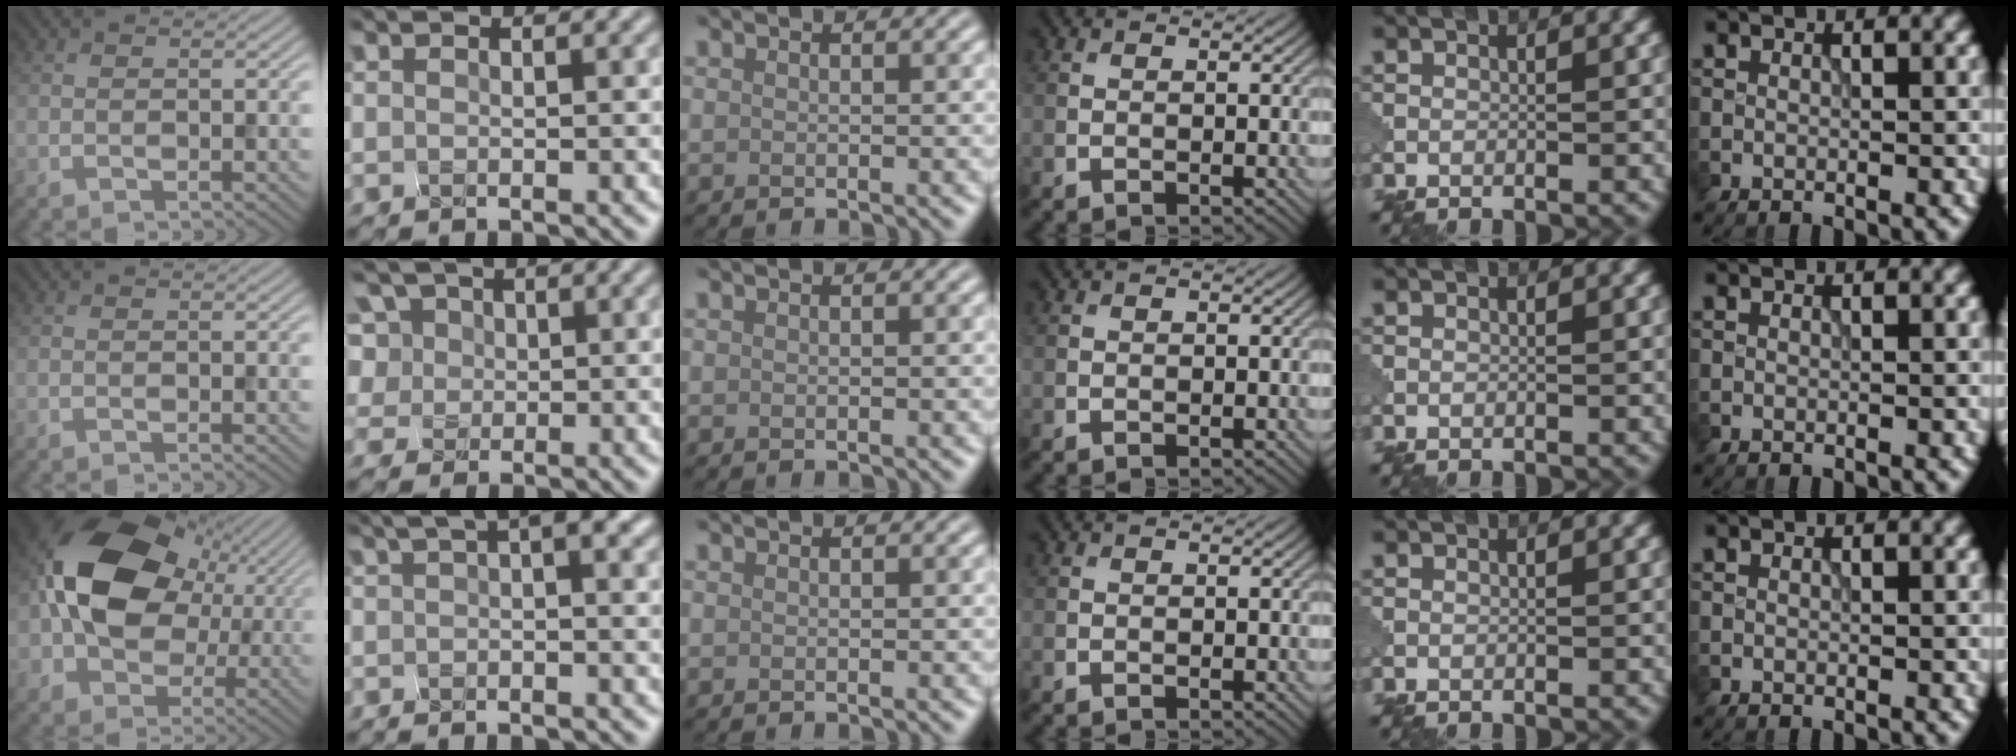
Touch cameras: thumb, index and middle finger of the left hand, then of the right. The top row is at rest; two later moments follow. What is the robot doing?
{"motion": "squeeze", "object": "foam earplug"}